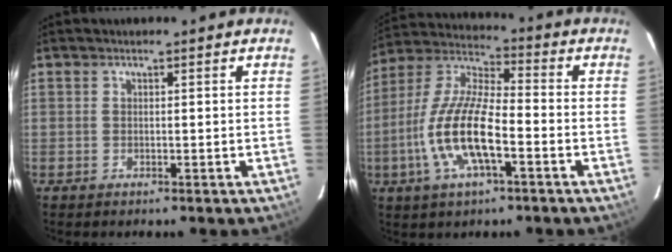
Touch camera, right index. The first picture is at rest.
{"total": 15.0, "force": [-5.0, 4.7, 13.4], "torque": [-0.280, -0.007, -0.099]}